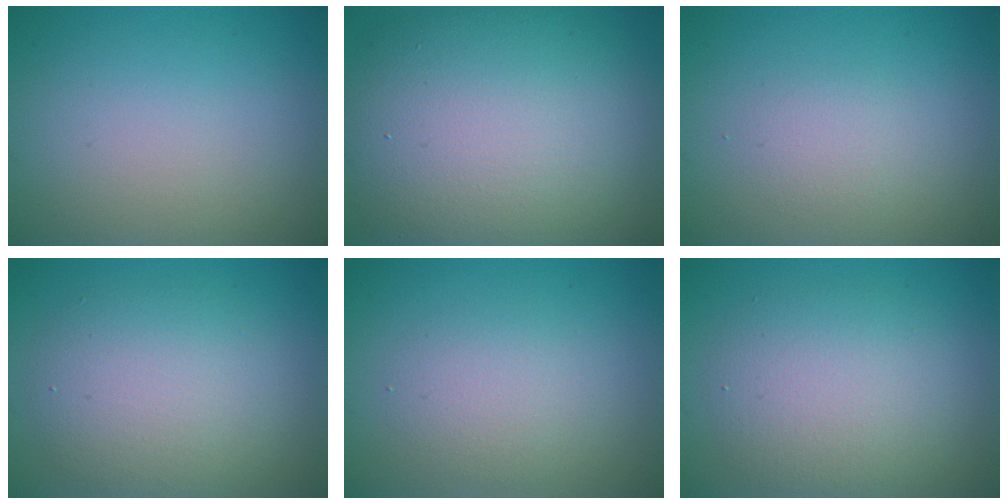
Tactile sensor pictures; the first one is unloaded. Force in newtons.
{"total": 13.9, "press": 13.9, "slide": 0.5}
{"total": 1.5, "press": 1.5, "slide": 0.1}
{"total": 5.6, "press": 5.6, "slide": 0.2}
{"total": 2.7, "press": 2.7, "slide": 0.1}
{"total": 5.1, "press": 5.1, "slide": 0.5}